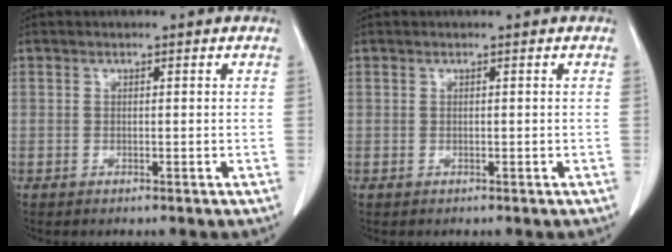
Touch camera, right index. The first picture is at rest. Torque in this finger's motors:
{"motor_torque": [0.00, 0.00, 0.00, 0.00]}